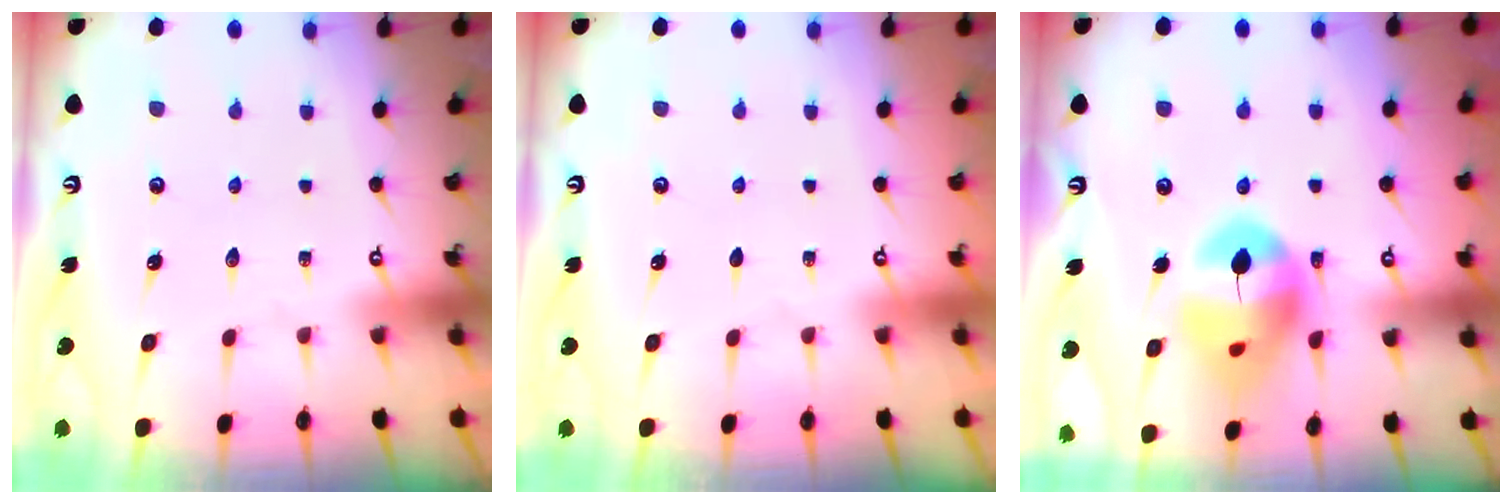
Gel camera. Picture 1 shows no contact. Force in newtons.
{"total": 0.0}
{"total": 15.2, "press": 15.0, "slide": 2.3}